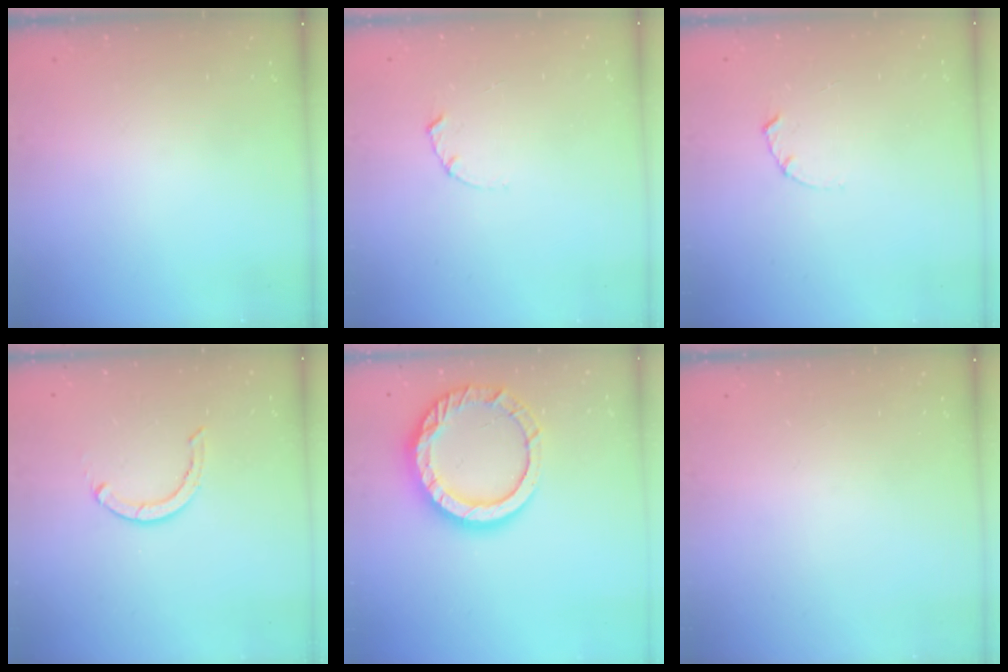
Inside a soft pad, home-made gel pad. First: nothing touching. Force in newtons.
{"total": 1.7, "press": 1.6, "slide": 0.3}
{"total": 1.7, "press": 1.6, "slide": 0.3}
{"total": 3.1, "press": 3.0, "slide": 0.3}
{"total": 15.3, "press": 15.2, "slide": 1.3}
{"total": 0.0}